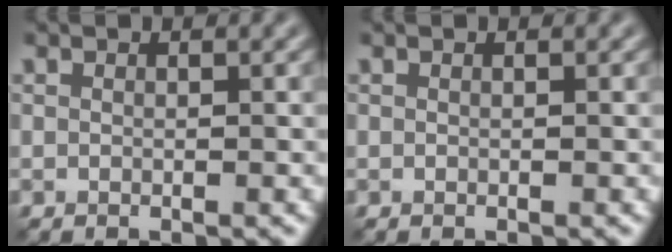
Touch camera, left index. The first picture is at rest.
{"total": 0.0}